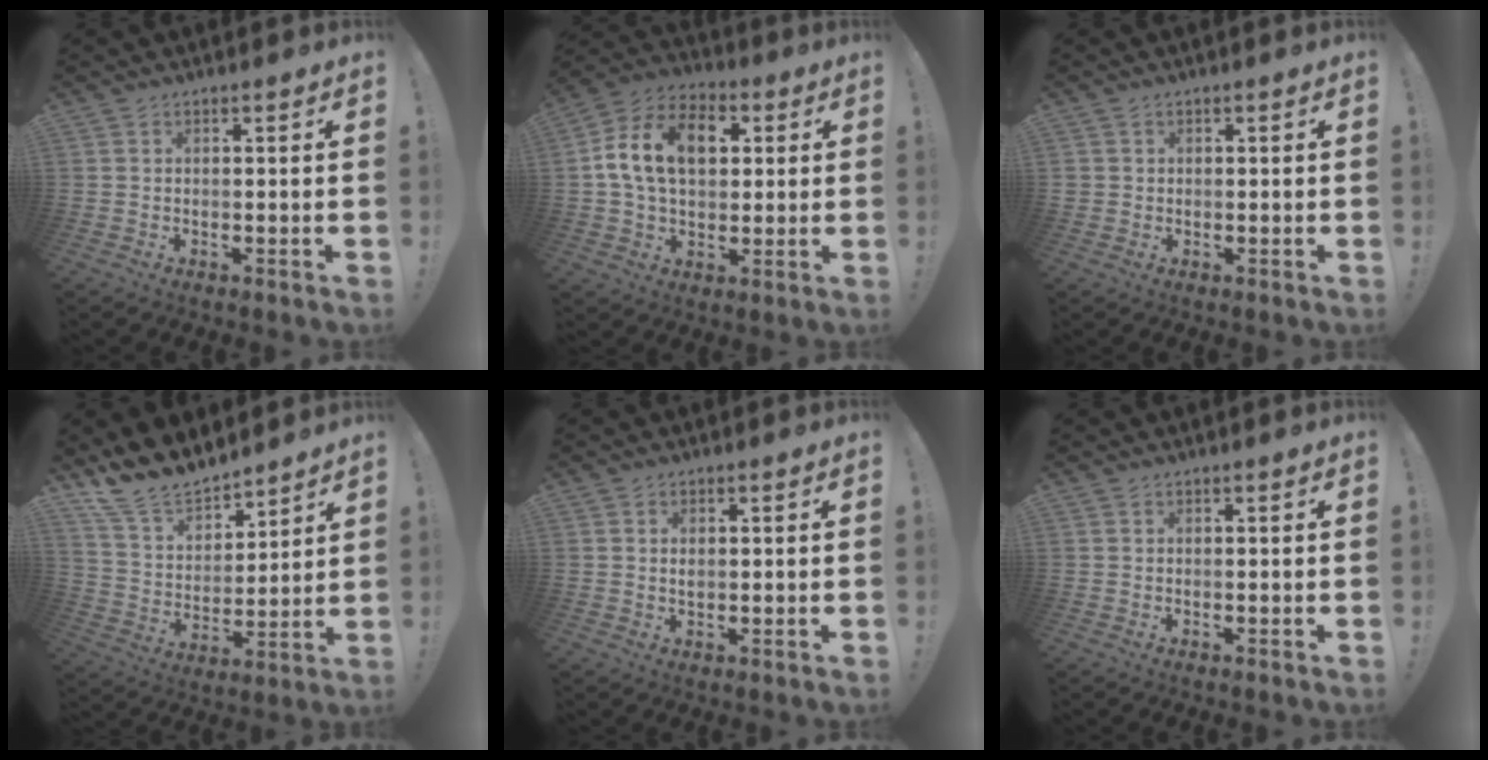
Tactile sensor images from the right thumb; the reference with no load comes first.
{"total": 17.1, "force": [3.9, 11.6, 11.9], "torque": [-0.191, 0.002, 0.069]}
{"total": 1.3, "force": [0.3, 1.3, 0.2], "torque": [0.002, 0.000, 0.005]}
{"total": 14.6, "force": [13.2, 5.5, 2.9], "torque": [-0.080, -0.108, 0.248]}
{"total": 1.4, "force": [0.3, 0.9, 1.1], "torque": [-0.018, 0.002, 0.002]}
{"total": 0.0}